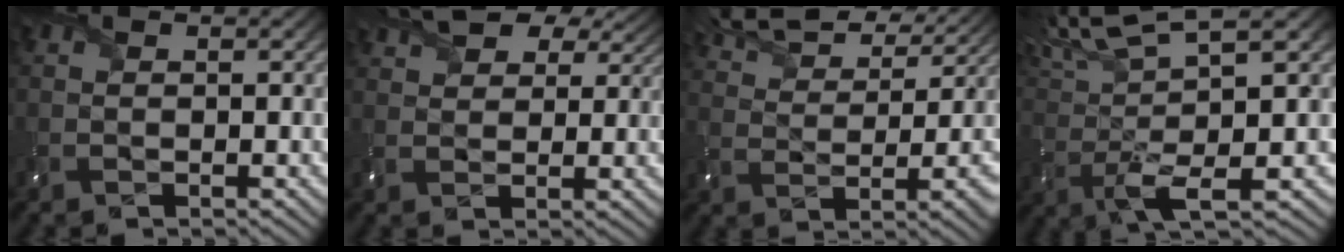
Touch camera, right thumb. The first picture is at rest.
{"total": 10.3, "force": [6.9, 5.0, 5.7], "torque": [-0.133, 0.021, 0.105]}
{"total": 10.9, "force": [8.5, 3.1, 6.0], "torque": [-0.134, 0.021, 0.149]}
{"total": 11.1, "force": [5.7, 2.1, 9.3], "torque": [-0.186, 0.023, 0.103]}